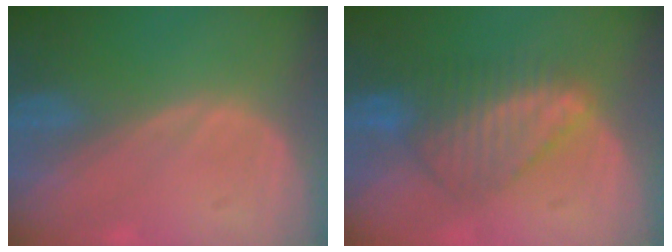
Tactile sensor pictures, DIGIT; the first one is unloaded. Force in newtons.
{"total": 6.7, "press": 6.6, "slide": 1.3}